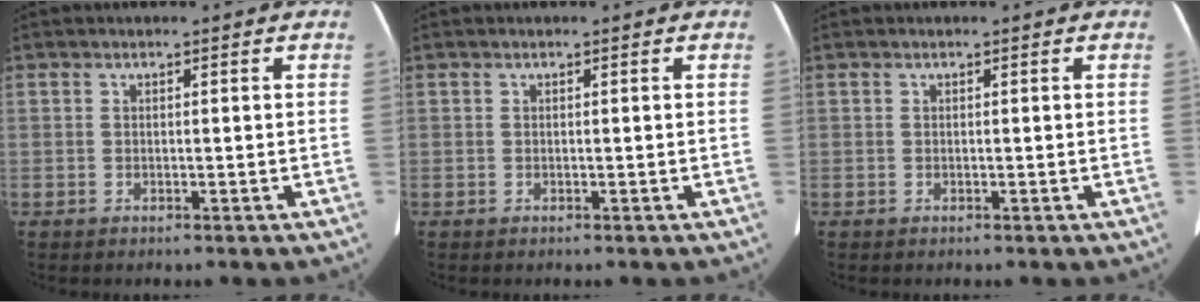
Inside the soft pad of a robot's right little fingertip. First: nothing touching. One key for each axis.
{"total": 0.0}
{"total": 0.0}